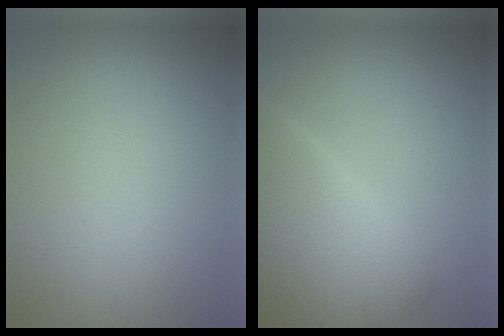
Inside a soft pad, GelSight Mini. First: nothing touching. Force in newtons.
{"total": 7.2, "press": 7.2, "slide": 0.3}